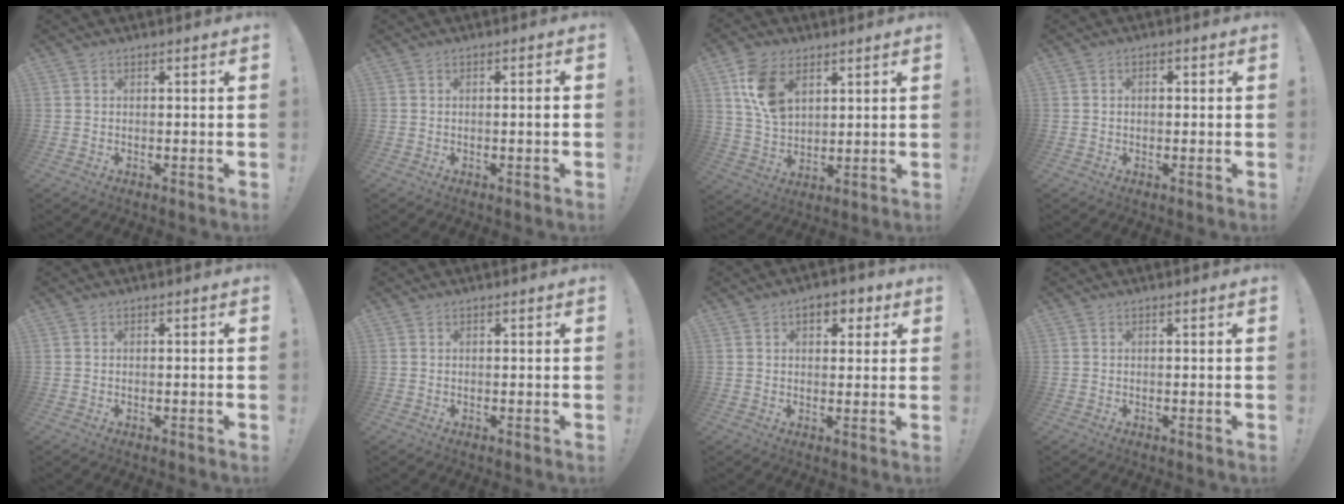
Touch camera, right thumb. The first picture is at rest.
{"total": 1.8, "force": [-0.3, -0.3, 1.8], "torque": [-0.023, -0.002, -0.008]}
{"total": 12.0, "force": [5.5, 7.8, 7.4], "torque": [-0.135, -0.009, 0.106]}
{"total": 1.3, "force": [-0.4, 0.8, 1.0], "torque": [-0.012, 0.002, -0.009]}
{"total": 0.6, "force": [-0.4, -0.4, 0.2], "torque": [-0.003, -0.003, -0.006]}
{"total": 0.0}
{"total": 5.6, "force": [2.3, 3.5, 3.7], "torque": [-0.046, 0.001, 0.036]}
{"total": 0.0}